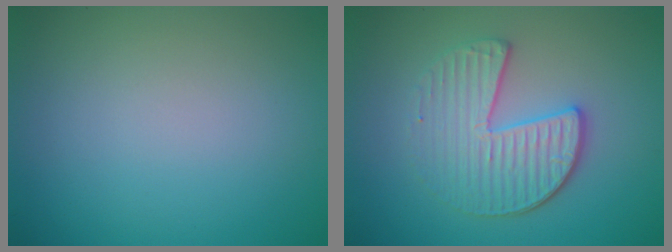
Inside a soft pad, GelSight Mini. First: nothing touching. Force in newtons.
{"total": 4.1, "press": 3.6, "slide": 1.8}